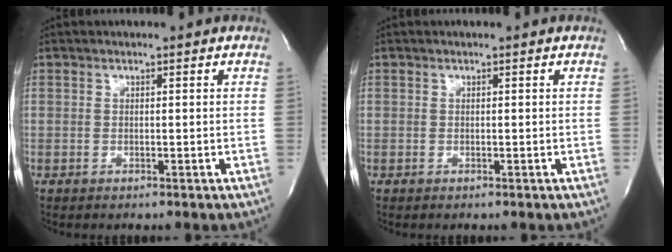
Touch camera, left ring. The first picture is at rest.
{"total": 0.0}